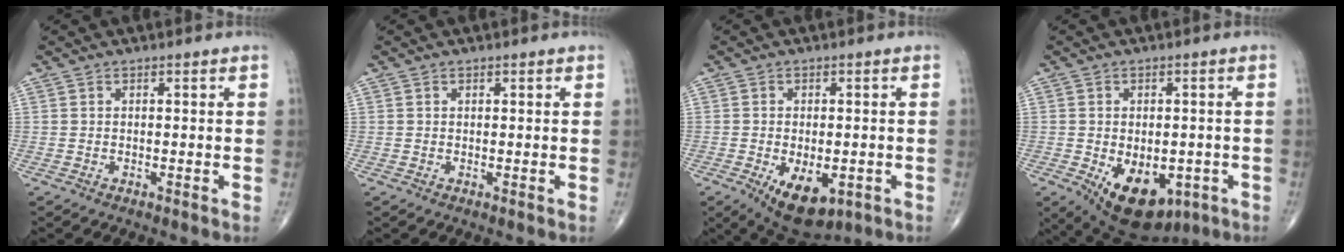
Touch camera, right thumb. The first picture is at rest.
{"total": 0.0}
{"total": 10.0, "force": [-3.7, 5.3, 7.6], "torque": [-0.106, -0.004, -0.044]}
{"total": 13.7, "force": [-5.1, 8.2, 9.6], "torque": [-0.127, -0.002, -0.057]}